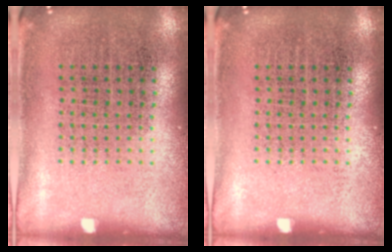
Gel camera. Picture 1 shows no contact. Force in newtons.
{"total": 0.0}